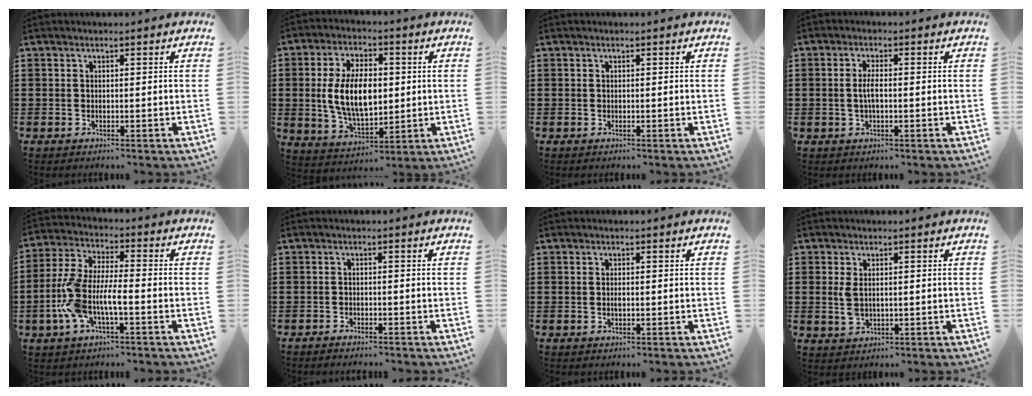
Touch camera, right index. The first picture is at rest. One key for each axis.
{"total": 10.4, "fx": 0.5, "fy": 5.8, "fz": 8.6, "tx": -0.174, "ty": 0.001, "tz": 0.005}
{"total": 0.0}
{"total": 3.1, "fx": -0.1, "fy": 1.0, "fz": 2.9, "tx": -0.063, "ty": -0.004, "tz": -0.005}
{"total": 7.7, "fx": -2.9, "fy": 2.3, "fz": 6.8, "tx": -0.180, "ty": -0.018, "tz": -0.067}
{"total": 1.1, "fx": -1.1, "fy": 0.0, "fz": 0.0, "tx": -0.004, "ty": 0.002, "tz": -0.023}
{"total": 0.8, "fx": -0.1, "fy": 0.3, "fz": 0.7, "tx": -0.015, "ty": 0.001, "tz": -0.003}
{"total": 2.8, "fx": 0.3, "fy": 1.5, "fz": 2.3, "tx": -0.063, "ty": 0.000, "tz": 0.000}